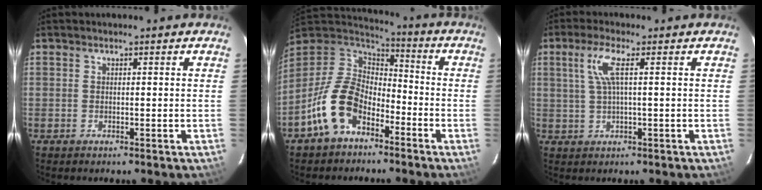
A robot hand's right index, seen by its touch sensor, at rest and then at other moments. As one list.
[{"total": 14.0, "force": [-7.3, 8.7, 8.1], "torque": [-0.177, 0.014, -0.137]}, {"total": 4.7, "force": [1.2, 0.1, 4.5], "torque": [-0.093, 0.004, 0.029]}]